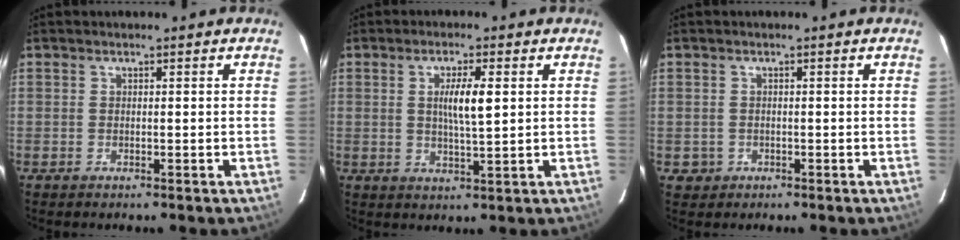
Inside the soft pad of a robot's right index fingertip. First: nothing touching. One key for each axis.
{"total": 5.4, "fx": 1.1, "fy": 0.4, "fz": 5.2, "tx": -0.095, "ty": -0.002, "tz": 0.020}
{"total": 1.9, "fx": -0.5, "fy": 1.8, "fz": 0.0, "tx": 0.003, "ty": 0.007, "tz": -0.005}